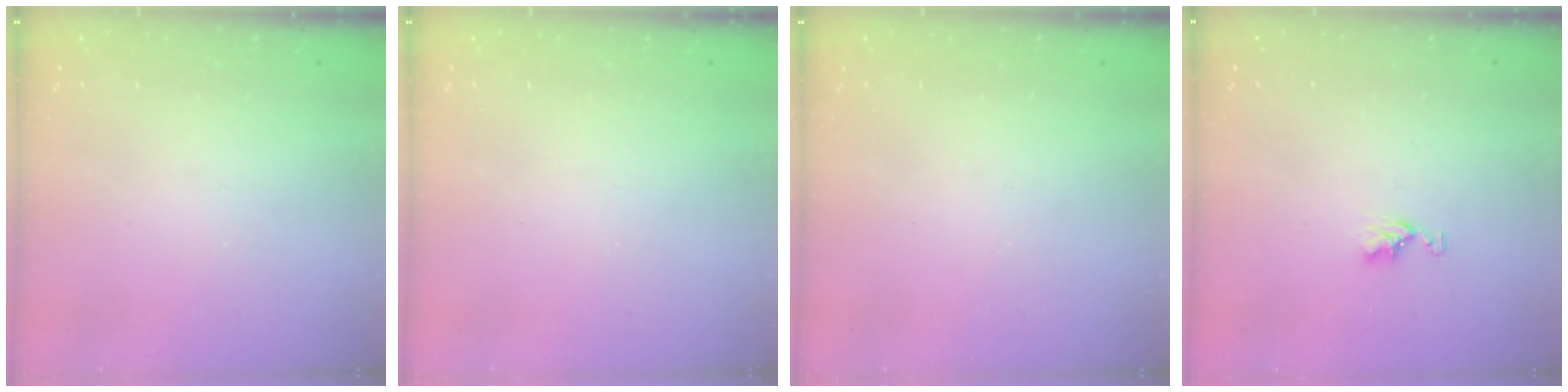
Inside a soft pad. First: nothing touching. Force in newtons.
{"total": 0.6, "press": 0.4, "slide": 0.4}
{"total": 0.0}
{"total": 3.3, "press": 3.3, "slide": 0.5}